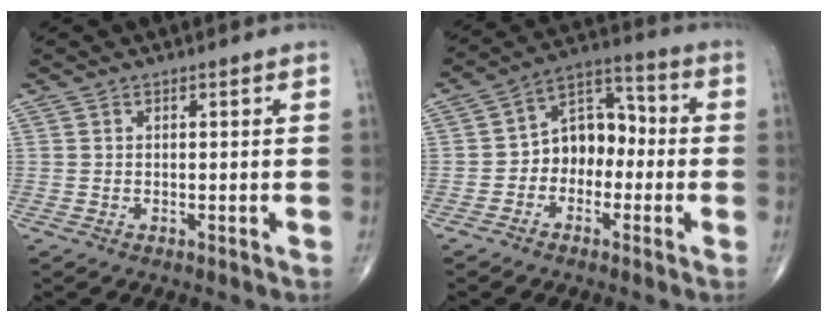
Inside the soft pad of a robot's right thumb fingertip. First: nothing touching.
{"total": 9.9, "force": [-1.7, 7.2, 6.5], "torque": [-0.069, 0.046, -0.044]}